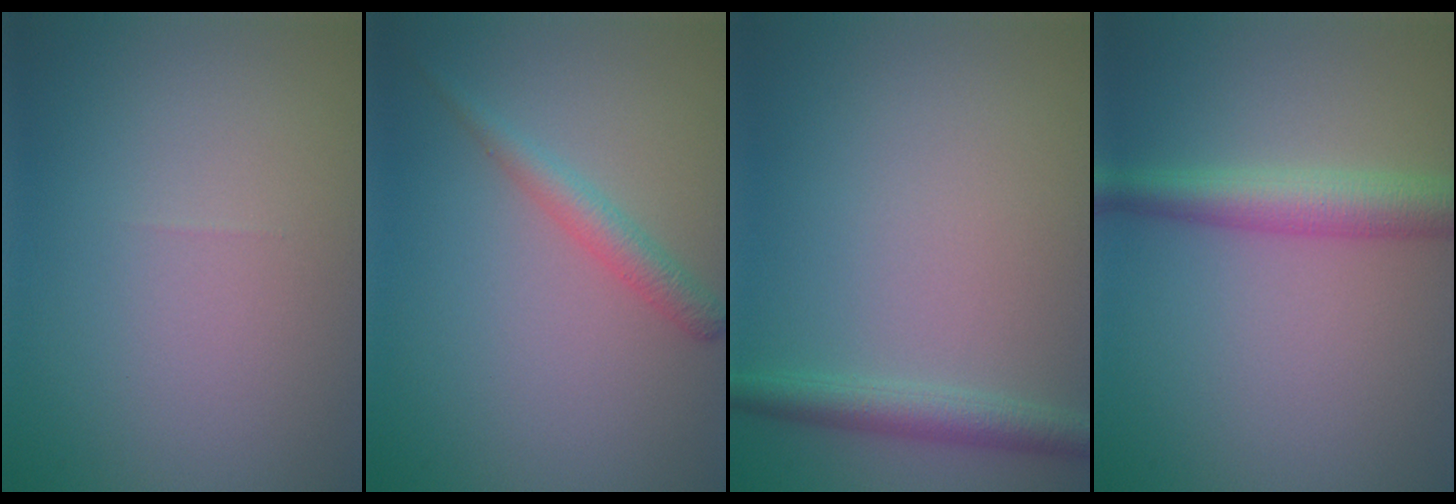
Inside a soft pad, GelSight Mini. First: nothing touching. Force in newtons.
{"total": 2.0, "press": 2.0, "slide": 0.1}
{"total": 2.4, "press": 2.4, "slide": 0.0}
{"total": 4.3, "press": 4.3, "slide": 0.1}